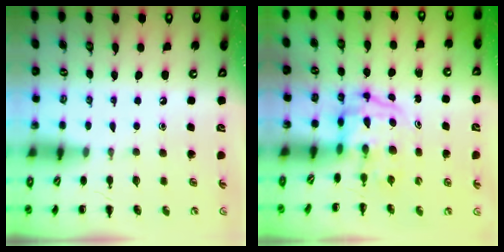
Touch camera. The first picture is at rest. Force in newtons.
{"total": 3.8, "press": 3.8, "slide": 0.6}